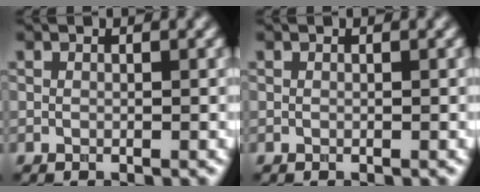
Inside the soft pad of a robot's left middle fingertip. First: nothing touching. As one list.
[{"total": 0.0}]